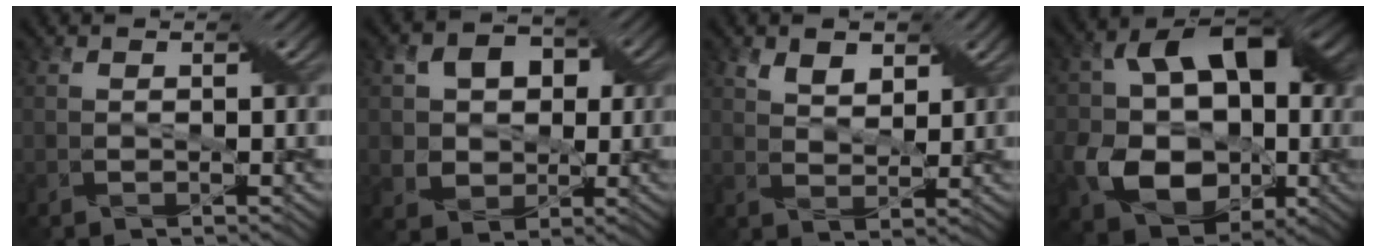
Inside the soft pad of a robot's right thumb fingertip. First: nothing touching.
{"total": 8.0, "force": [1.5, 6.9, 3.7], "torque": [-0.086, 0.015, 0.018]}
{"total": 4.1, "force": [2.5, 2.3, 2.3], "torque": [-0.052, -0.005, 0.047]}
{"total": 14.7, "force": [-1.6, 10.8, 9.8], "torque": [-0.178, -0.014, -0.029]}